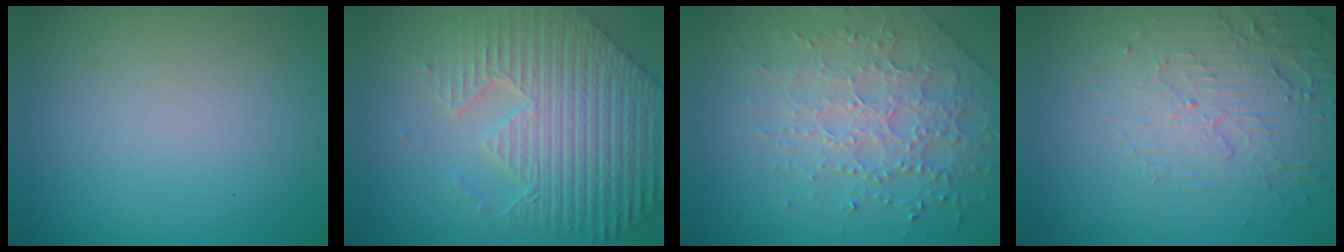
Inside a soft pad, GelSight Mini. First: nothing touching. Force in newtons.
{"total": 9.2, "press": 6.5, "slide": 6.5}
{"total": 3.9, "press": 3.8, "slide": 0.7}
{"total": 5.0, "press": 3.3, "slide": 3.8}